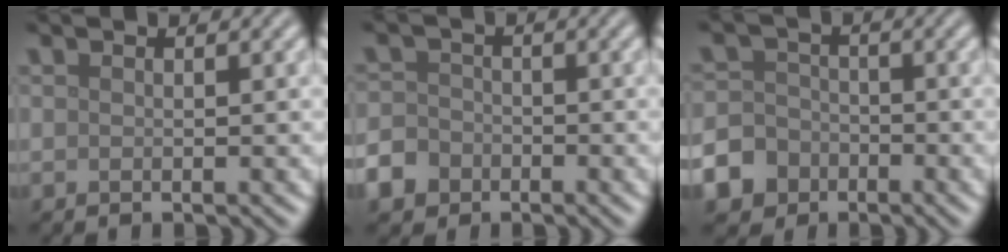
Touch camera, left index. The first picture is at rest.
{"total": 4.4, "force": [-2.7, 3.3, 1.1], "torque": [-0.012, -0.011, -0.056]}
{"total": 7.1, "force": [-4.1, 5.7, 1.4], "torque": [-0.026, -0.019, -0.094]}